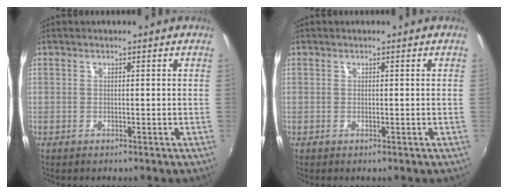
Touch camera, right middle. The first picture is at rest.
{"total": 0.0}